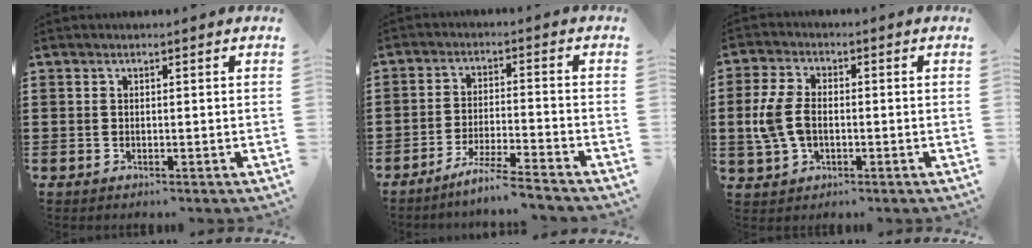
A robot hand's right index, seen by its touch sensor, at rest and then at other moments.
{"total": 5.5, "force": [-5.0, -0.8, 1.9], "torque": [-0.038, -0.014, -0.098]}
{"total": 6.6, "force": [-0.5, 4.1, 5.1], "torque": [-0.138, -0.004, -0.020]}